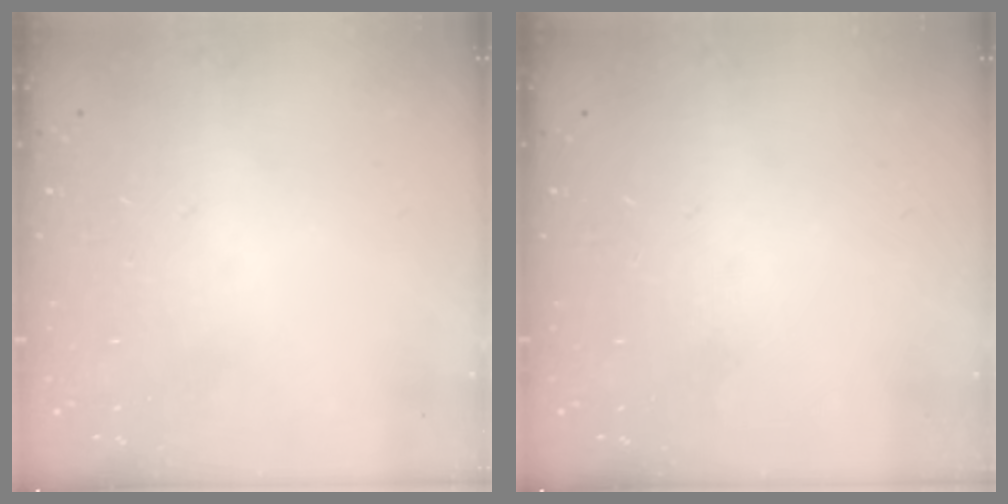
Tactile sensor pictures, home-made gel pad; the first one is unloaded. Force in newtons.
{"total": 0.0}